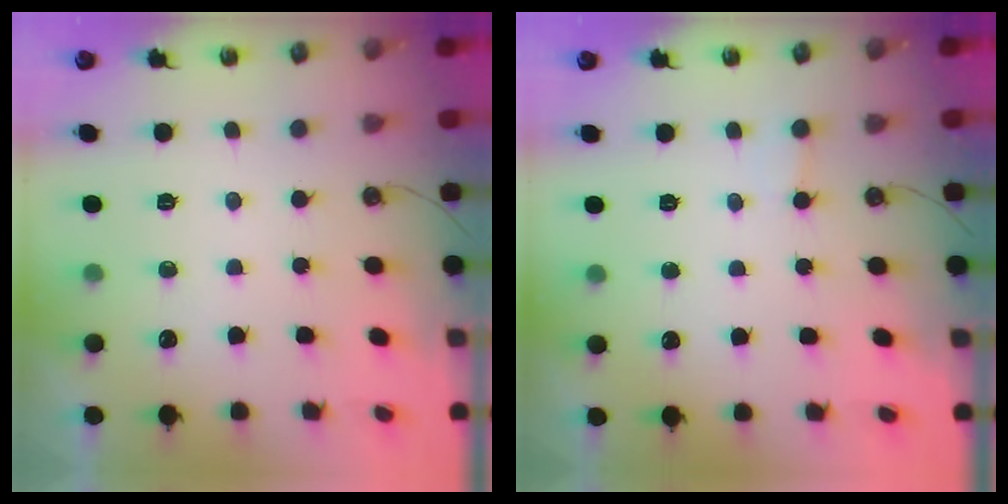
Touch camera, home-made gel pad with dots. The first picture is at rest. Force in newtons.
{"total": 1.9, "press": 1.9, "slide": 0.3}